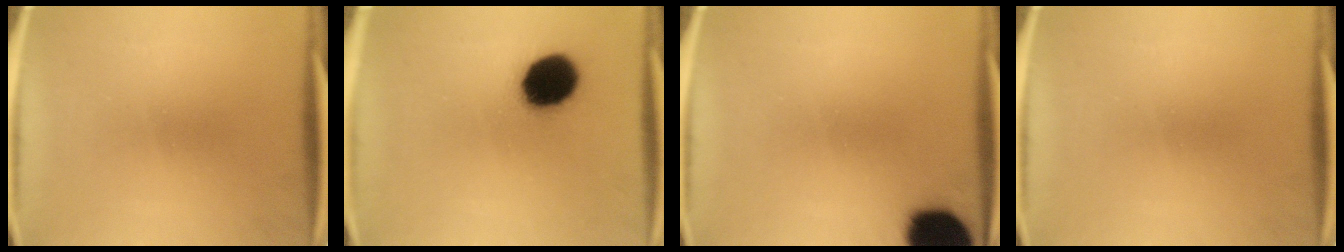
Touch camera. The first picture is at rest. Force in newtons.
{"total": 14.8}
{"total": 17.2}
{"total": 0.0}